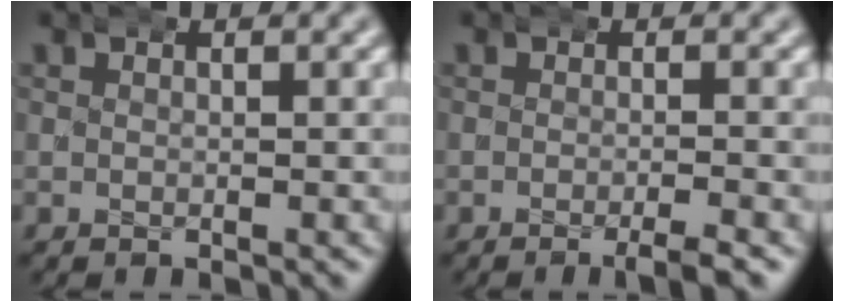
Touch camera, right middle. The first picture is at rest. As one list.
[{"total": 1.9, "force": [-1.1, 0.0, 1.6], "torque": [-0.022, 0.008, -0.025]}]